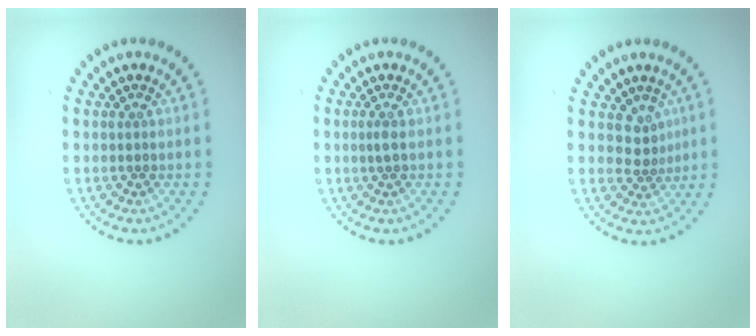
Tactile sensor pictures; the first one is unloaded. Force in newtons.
{"total": 0.6, "press": 0.5, "slide": 0.3}
{"total": 1.9, "press": 1.3, "slide": 1.4}